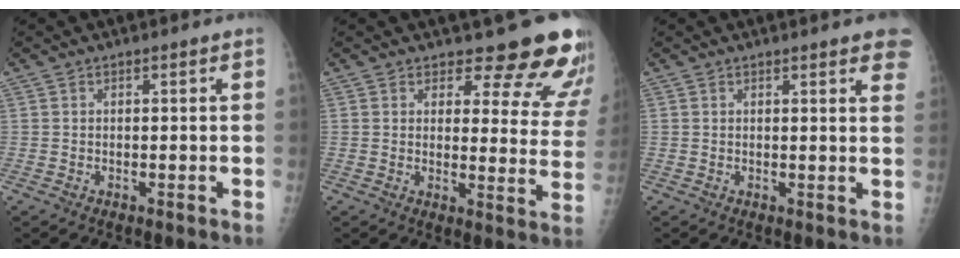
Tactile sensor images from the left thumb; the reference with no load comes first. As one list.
[{"total": 14.8, "force": [13.3, 4.9, 4.6], "torque": [0.000, -0.110, 0.136]}, {"total": 6.9, "force": [4.7, 1.5, 4.8], "torque": [-0.039, -0.008, 0.045]}]